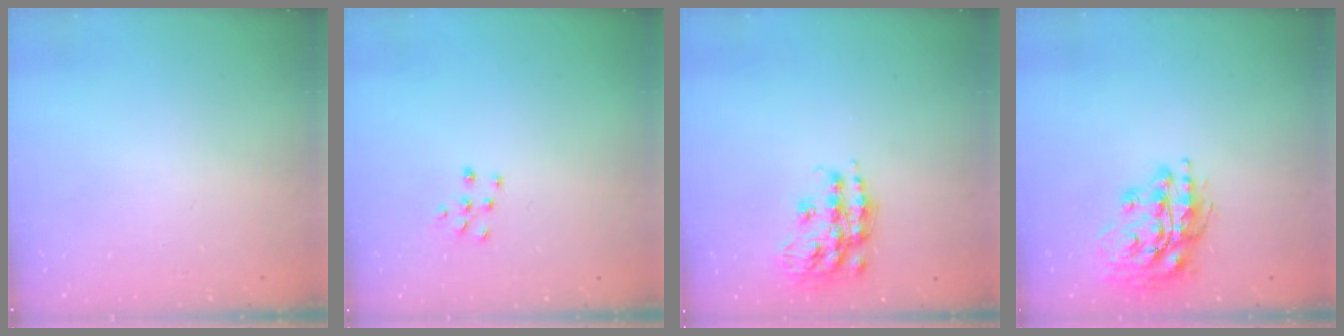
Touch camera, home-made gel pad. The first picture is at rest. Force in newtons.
{"total": 6.8, "press": 6.8, "slide": 0.4}
{"total": 14.9, "press": 14.8, "slide": 0.8}
{"total": 16.9, "press": 16.7, "slide": 2.3}